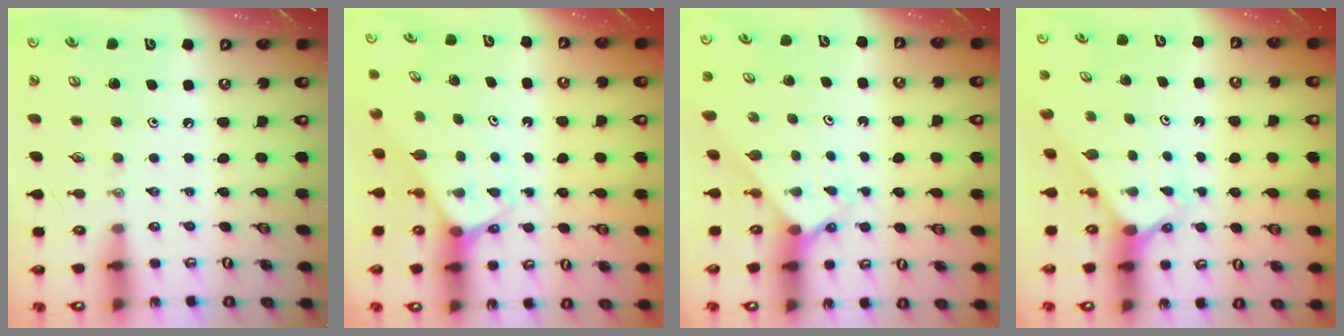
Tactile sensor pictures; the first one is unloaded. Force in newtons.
{"total": 2.5, "press": 2.5, "slide": 0.2}
{"total": 2.2, "press": 2.2, "slide": 0.2}
{"total": 1.8, "press": 1.8, "slide": 0.2}